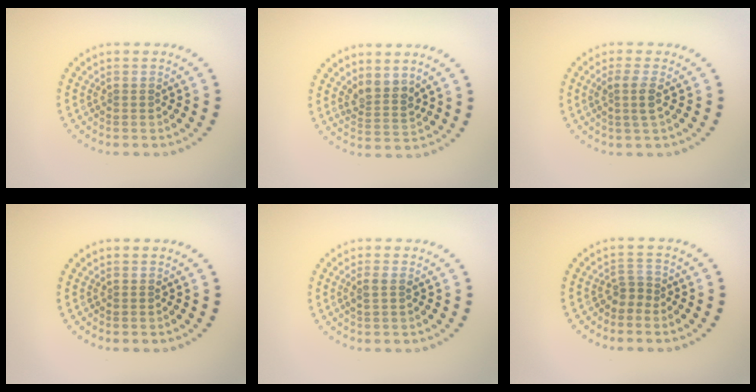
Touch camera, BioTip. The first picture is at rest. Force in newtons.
{"total": 2.4, "press": 1.9, "slide": 1.5}
{"total": 1.9, "press": 1.5, "slide": 1.2}
{"total": 0.0}
{"total": 1.3, "press": 1.1, "slide": 0.6}
{"total": 1.5, "press": 1.0, "slide": 1.1}